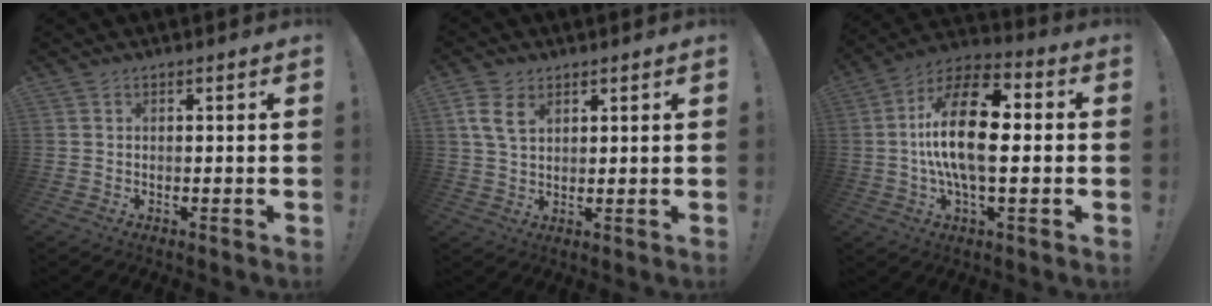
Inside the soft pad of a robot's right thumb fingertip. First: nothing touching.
{"total": 7.2, "force": [3.1, 4.5, 4.6], "torque": [-0.089, 0.001, 0.061]}
{"total": 20.3, "force": [0.1, 8.9, 18.2], "torque": [-0.328, 0.008, -0.005]}